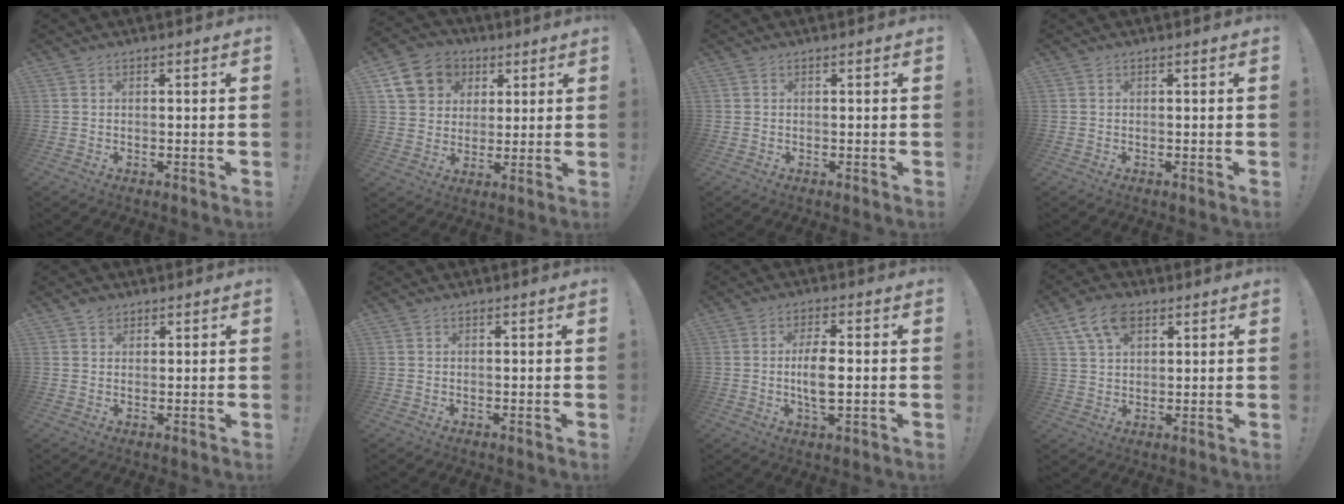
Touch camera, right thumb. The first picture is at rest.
{"total": 12.4, "force": [4.7, 10.5, 4.5], "torque": [-0.056, -0.019, 0.098]}
{"total": 0.0}
{"total": 0.0}
{"total": 1.9, "force": [1.3, 1.4, 0.2], "torque": [0.007, -0.006, 0.022]}
{"total": 0.0}
{"total": 7.7, "force": [-0.5, 2.8, 7.1], "torque": [-0.133, -0.003, -0.015]}
{"total": 9.4, "force": [4.9, 5.7, 5.7], "torque": [-0.100, -0.007, 0.093]}